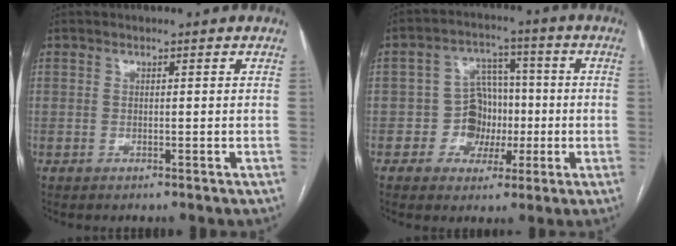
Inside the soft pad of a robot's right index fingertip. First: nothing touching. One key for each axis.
{"total": 7.2, "fx": -1.4, "fy": 6.4, "fz": 2.9, "tx": -0.044, "ty": 0.030, "tz": -0.020}